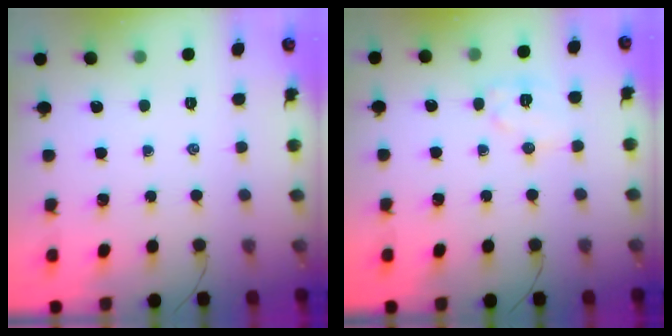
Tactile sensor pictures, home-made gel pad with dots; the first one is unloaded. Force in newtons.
{"total": 6.4, "press": 6.4, "slide": 0.4}